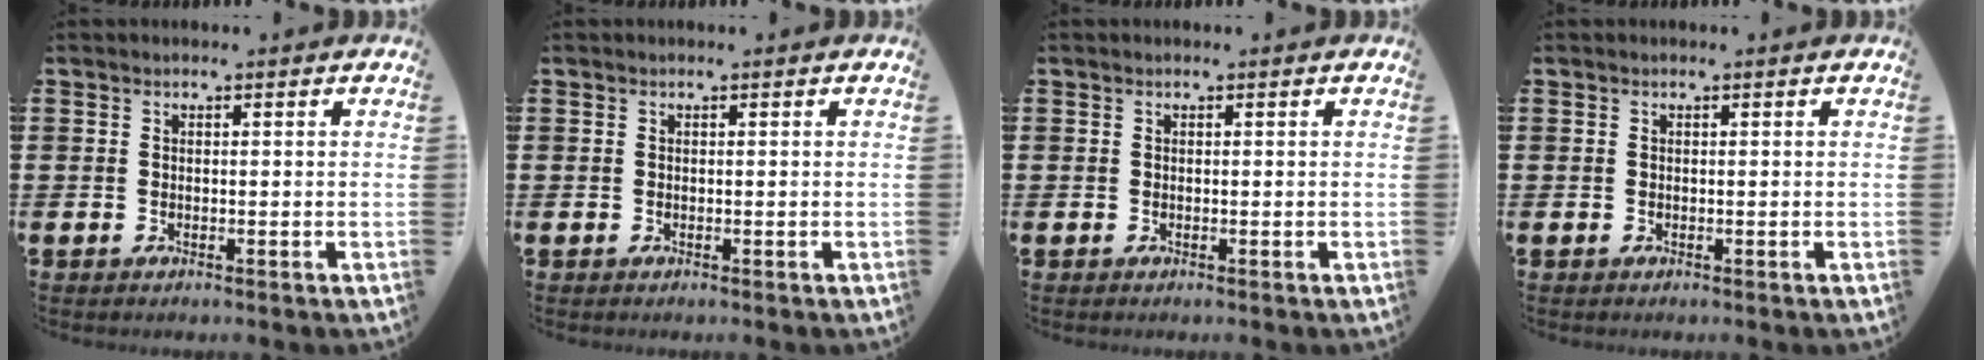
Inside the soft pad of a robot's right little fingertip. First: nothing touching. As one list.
[{"total": 0.0}, {"total": 0.0}, {"total": 0.0}]